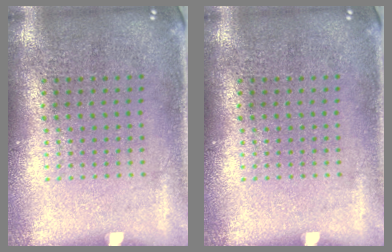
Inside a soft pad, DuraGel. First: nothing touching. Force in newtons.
{"total": 0.0}